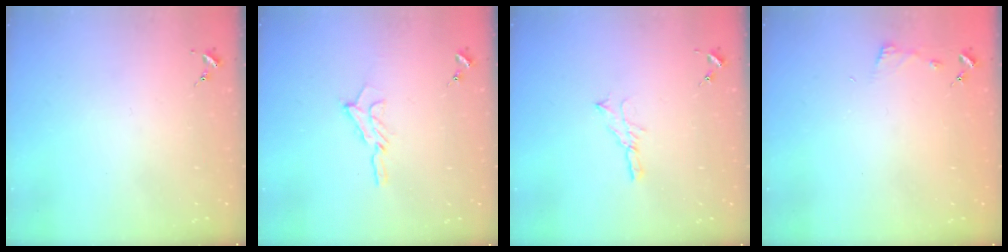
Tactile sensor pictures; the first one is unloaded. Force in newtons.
{"total": 8.2, "press": 8.2, "slide": 0.6}
{"total": 5.3, "press": 5.3, "slide": 0.5}
{"total": 2.9, "press": 2.9, "slide": 0.3}